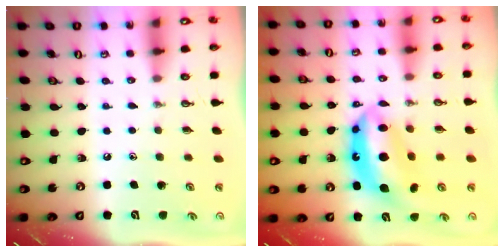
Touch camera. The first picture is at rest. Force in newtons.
{"total": 14.6, "press": 14.6, "slide": 1.1}